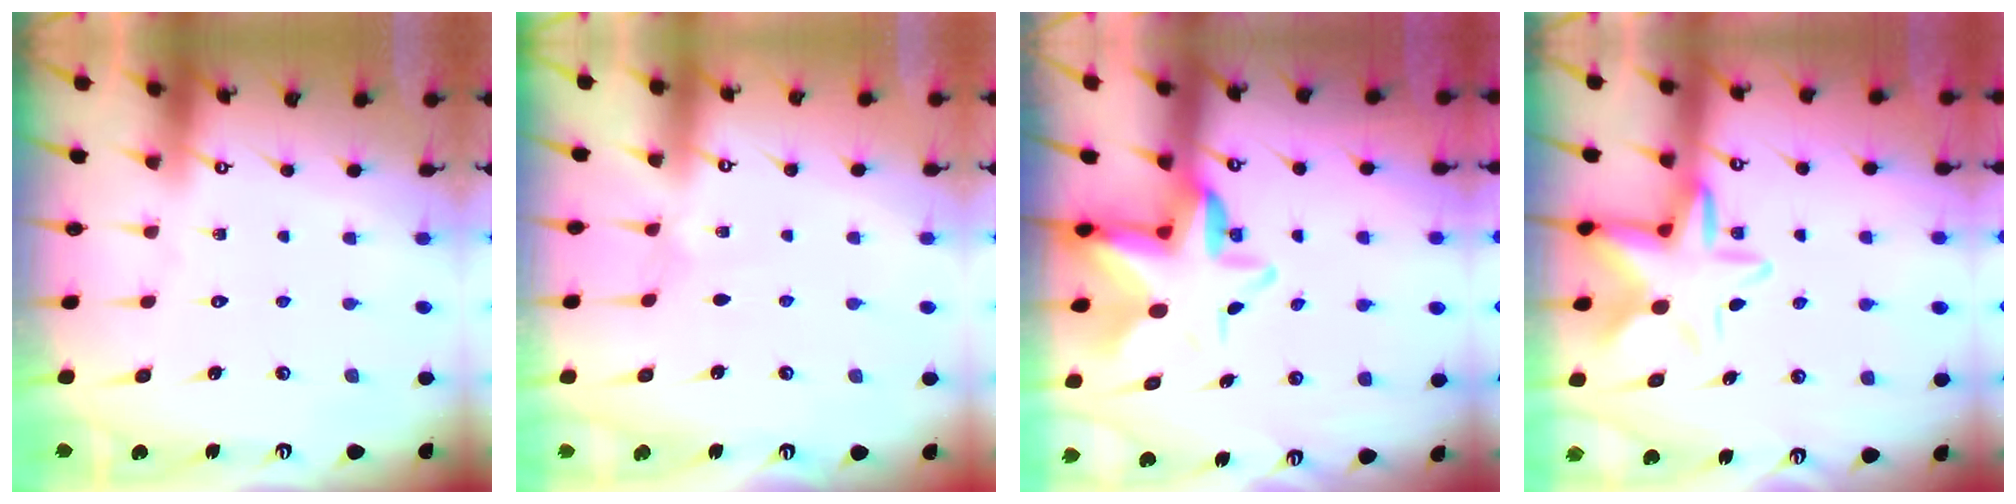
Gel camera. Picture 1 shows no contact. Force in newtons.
{"total": 0.7, "press": 0.6, "slide": 0.3}
{"total": 9.6, "press": 9.5, "slide": 1.6}
{"total": 10.7, "press": 10.5, "slide": 1.8}